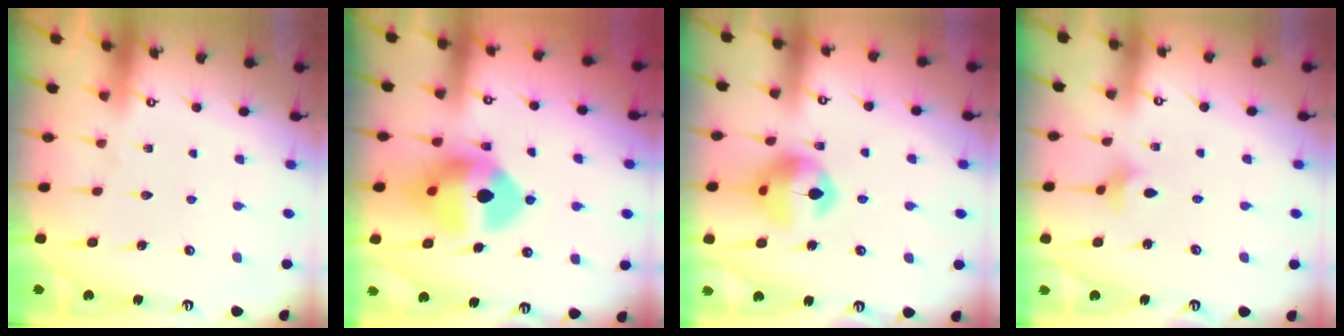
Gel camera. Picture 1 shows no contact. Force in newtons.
{"total": 13.2, "press": 13.1, "slide": 1.8}
{"total": 13.7, "press": 13.6, "slide": 1.6}
{"total": 3.5, "press": 3.4, "slide": 0.8}